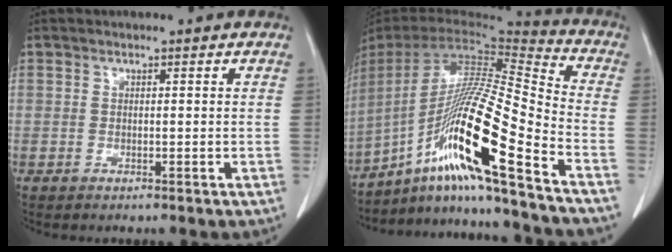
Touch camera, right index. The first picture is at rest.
{"total": 22.3, "force": [-13.3, -0.7, 17.9], "torque": [-0.355, -0.019, -0.251]}